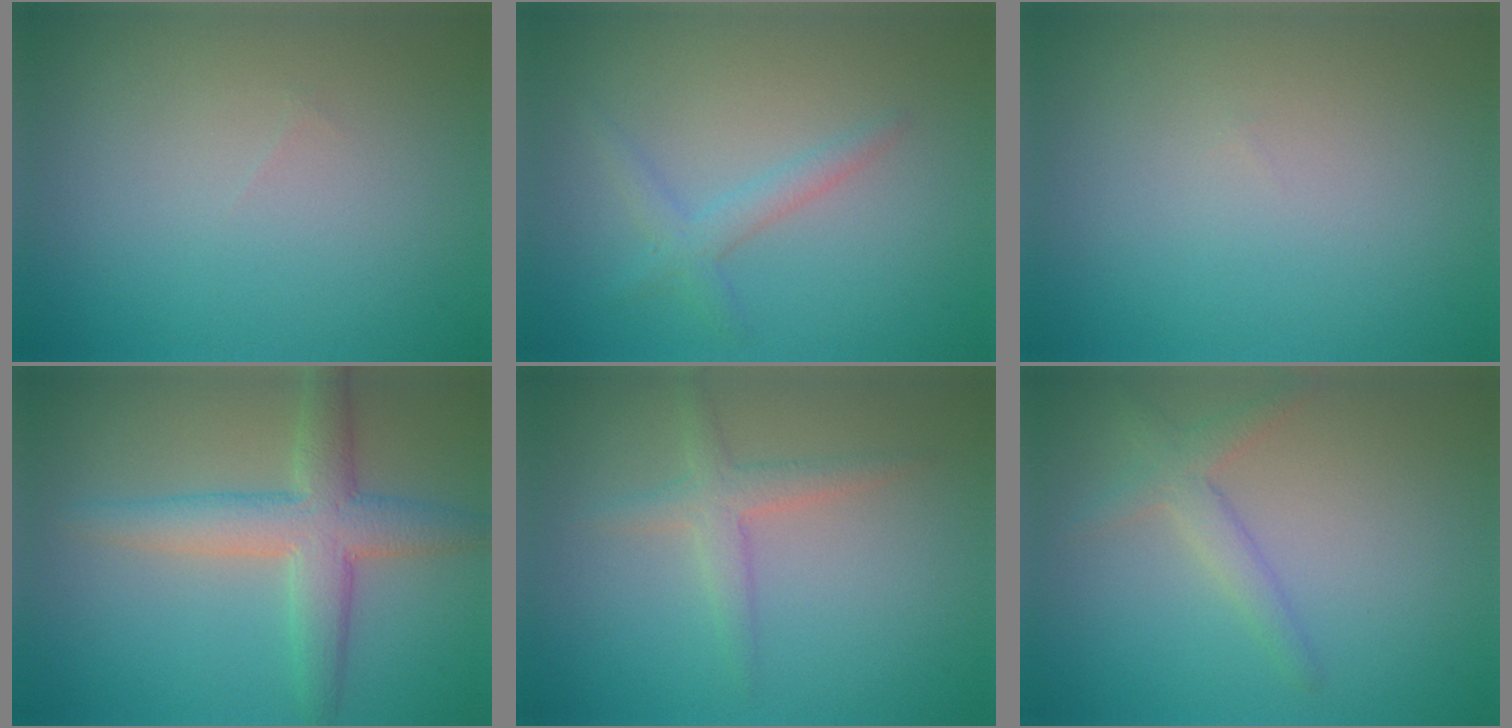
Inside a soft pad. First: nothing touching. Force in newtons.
{"total": 2.0, "press": 2.0, "slide": 0.2}
{"total": 0.0}
{"total": 4.4, "press": 4.4, "slide": 0.3}
{"total": 2.3, "press": 2.3, "slide": 0.1}
{"total": 2.2, "press": 2.2, "slide": 0.1}